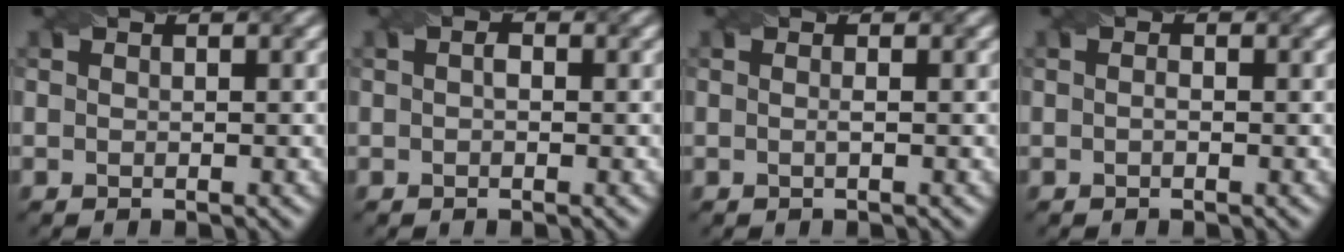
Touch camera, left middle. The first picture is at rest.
{"total": 0.9, "force": [0.0, 0.5, 0.7], "torque": [-0.010, -0.001, 0.000]}
{"total": 0.6, "force": [-0.2, 0.0, 0.5], "torque": [-0.012, -0.002, -0.005]}
{"total": 0.6, "force": [-0.2, 0.2, 0.5], "torque": [-0.012, 0.000, -0.004]}